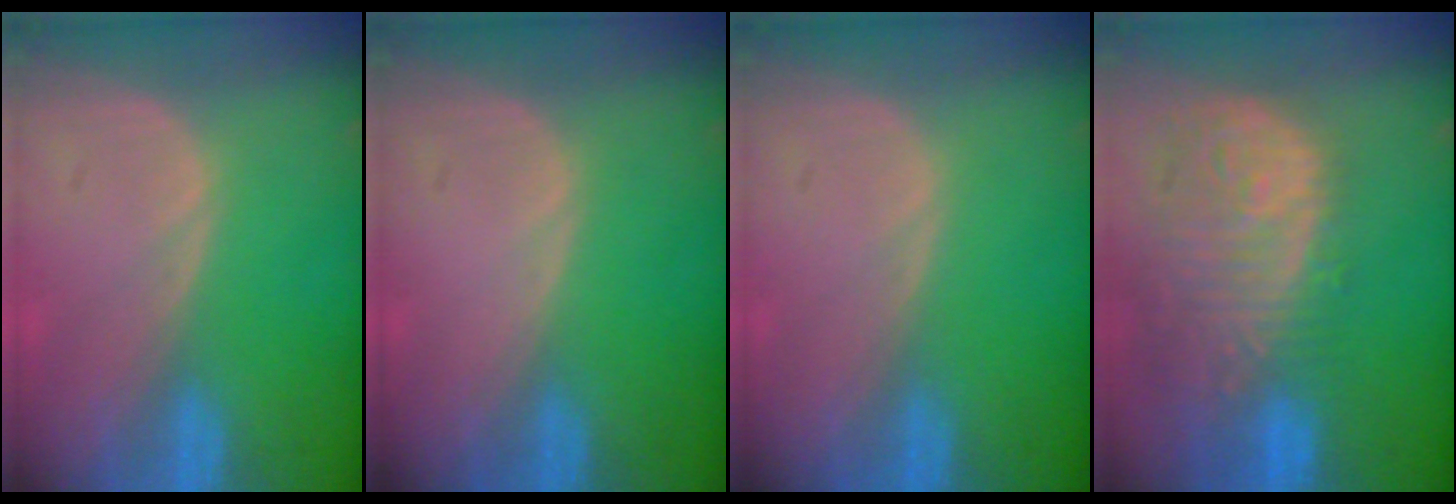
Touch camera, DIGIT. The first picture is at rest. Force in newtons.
{"total": 0.0}
{"total": 0.0}
{"total": 13.8, "press": 11.5, "slide": 7.7}